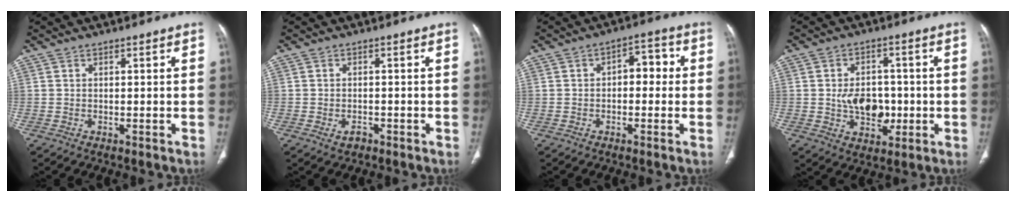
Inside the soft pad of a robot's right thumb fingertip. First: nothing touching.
{"total": 1.9, "force": [-1.0, 1.3, 1.0], "torque": [-0.016, 0.006, -0.011]}
{"total": 5.6, "force": [0.0, 3.4, 4.4], "torque": [-0.036, 0.023, -0.009]}
{"total": 9.1, "force": [-0.8, 6.6, 6.2], "torque": [-0.071, 0.008, -0.005]}